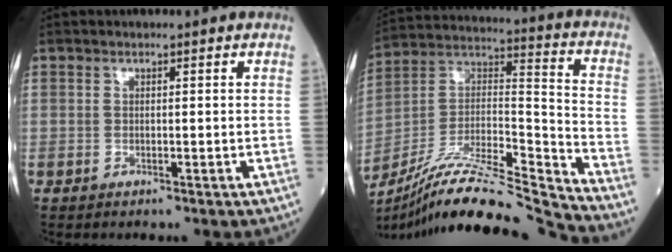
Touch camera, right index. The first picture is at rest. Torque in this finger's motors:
{"motor_torque": [-0.45, -0.57, 0.40, 0.14]}